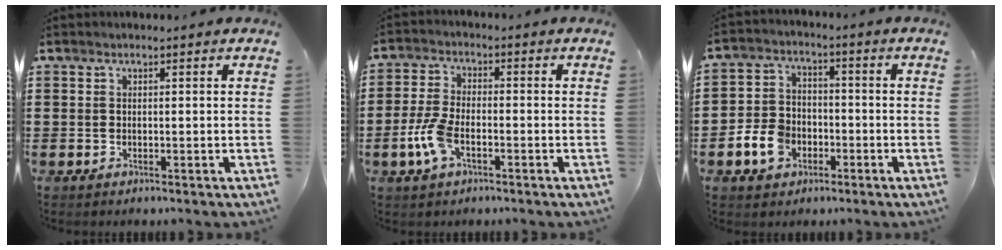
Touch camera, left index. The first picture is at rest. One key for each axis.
{"total": 6.4, "fx": -2.4, "fy": 2.9, "fz": 5.2, "tx": -0.120, "ty": -0.001, "tz": -0.047}
{"total": 6.5, "fx": -2.8, "fy": 4.8, "fz": 3.5, "tx": -0.090, "ty": 0.011, "tz": -0.056}